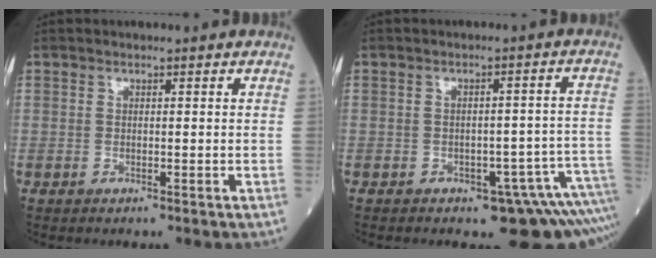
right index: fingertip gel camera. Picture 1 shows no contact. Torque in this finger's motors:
{"motor_torque": [1.04, -1.10, 0.31, 0.00]}